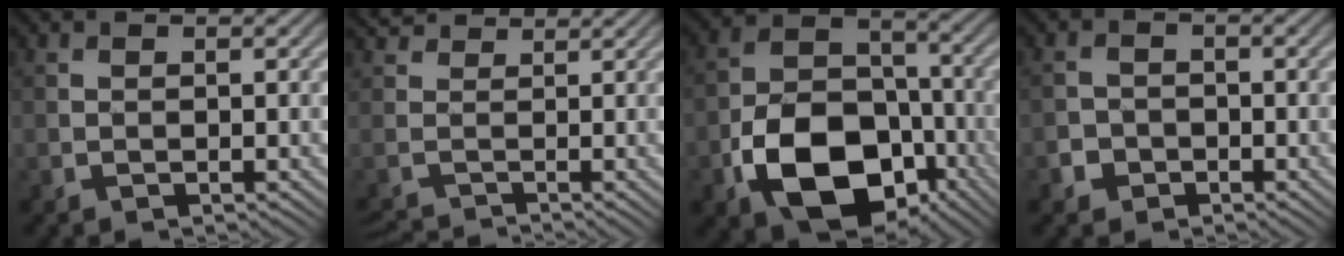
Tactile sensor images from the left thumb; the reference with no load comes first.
{"total": 2.2, "force": [0.0, 1.9, 1.2], "torque": [-0.038, -0.007, -0.014]}
{"total": 14.0, "force": [-6.0, 9.2, 8.6], "torque": [-0.177, -0.028, -0.109]}
{"total": 2.3, "force": [-1.3, 1.8, 0.5], "torque": [-0.002, 0.001, -0.028]}